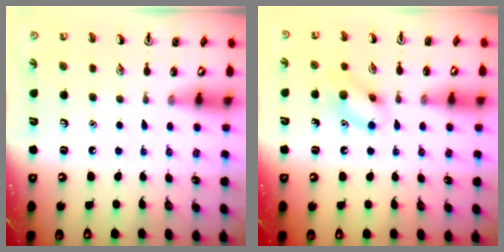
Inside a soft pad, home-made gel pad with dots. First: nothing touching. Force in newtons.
{"total": 10.0, "press": 9.9, "slide": 0.7}